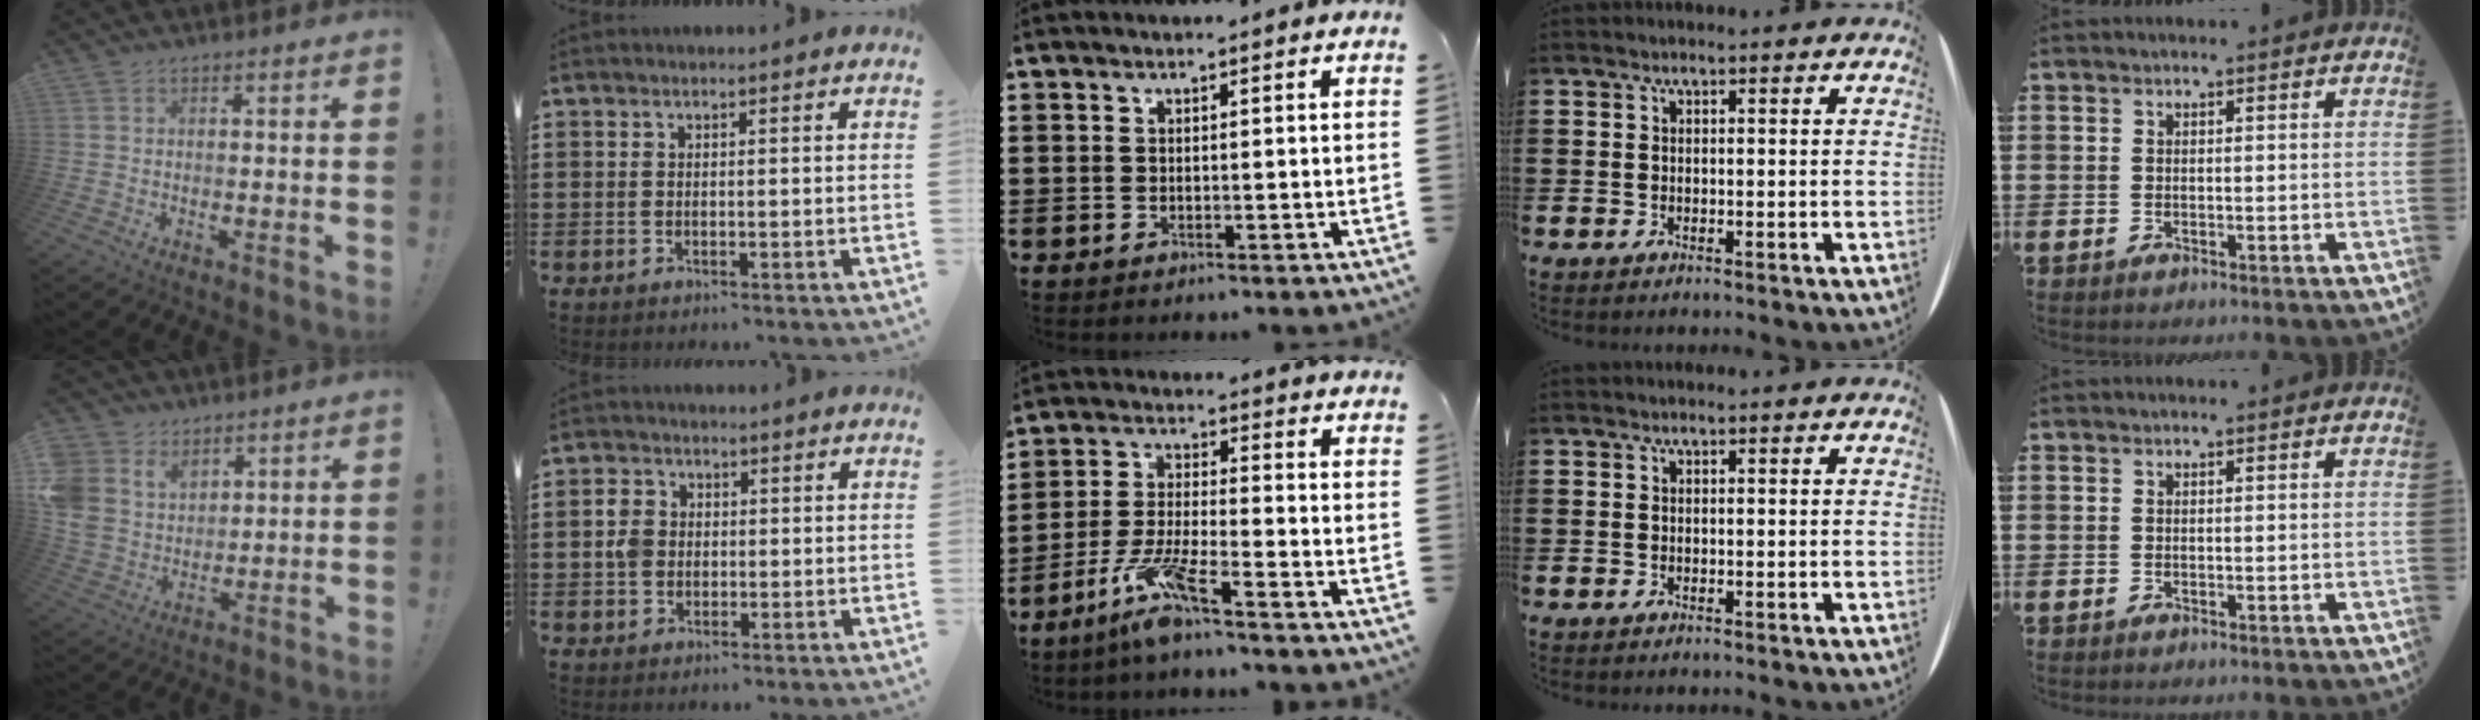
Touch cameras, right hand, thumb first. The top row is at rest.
{"thumb": {"total": 9.5, "force": [5.4, 7.2, 3.2], "torque": [-0.073, -0.040, 0.111]}, "index": {"total": 3.6, "force": [0.0, 3.1, 1.9], "torque": [-0.052, 0.009, -0.005]}, "middle": {"total": 7.3, "force": [-5.3, 0.4, 5.1], "torque": [-0.107, -0.008, -0.100]}}